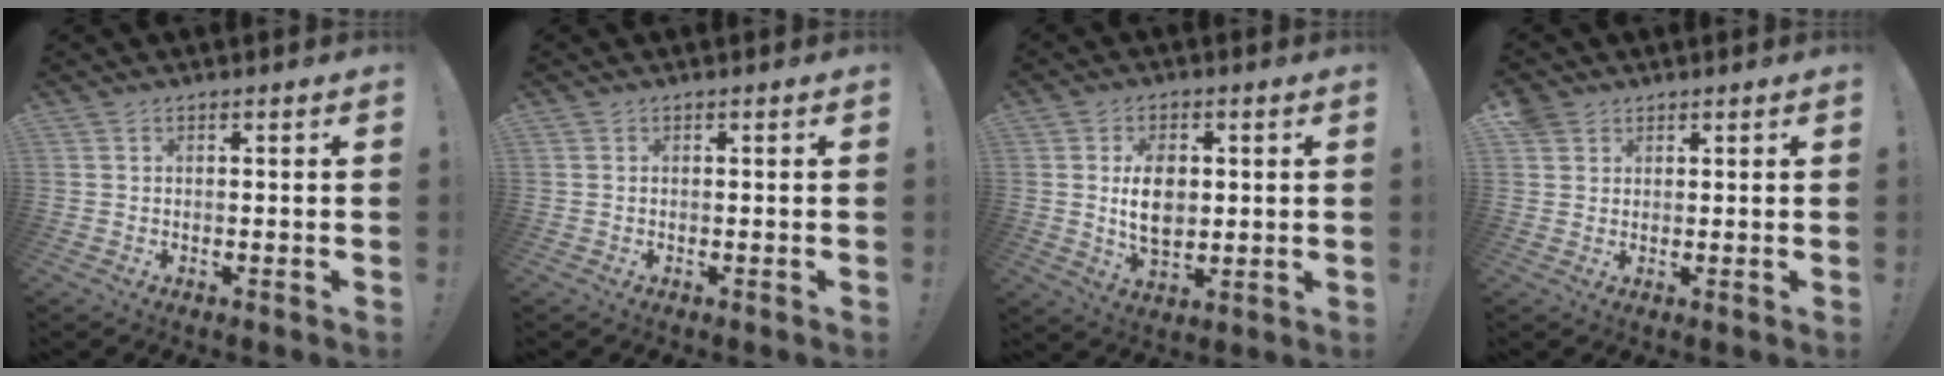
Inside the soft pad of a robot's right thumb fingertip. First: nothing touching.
{"total": 0.0}
{"total": 9.9, "force": [1.1, 6.5, 7.4], "torque": [-0.114, -0.008, 0.015]}
{"total": 2.9, "force": [1.9, 2.1, 0.5], "torque": [-0.010, -0.006, 0.036]}